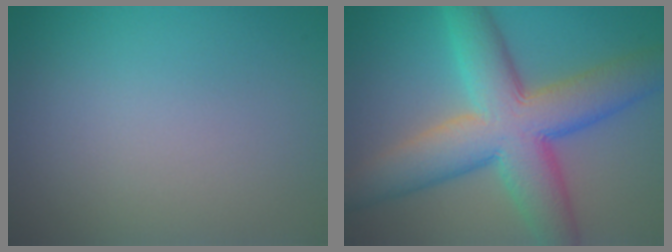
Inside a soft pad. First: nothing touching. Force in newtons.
{"total": 11.1, "press": 11.1, "slide": 0.3}